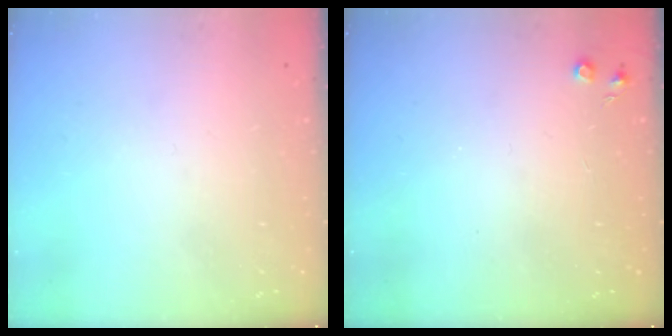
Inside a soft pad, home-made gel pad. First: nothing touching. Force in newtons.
{"total": 3.5, "press": 3.4, "slide": 0.6}